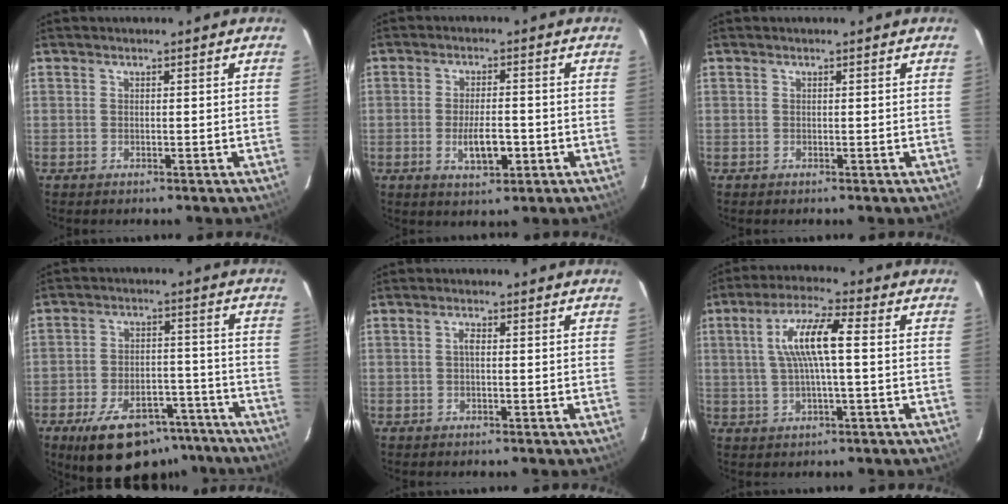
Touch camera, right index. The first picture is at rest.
{"total": 6.2, "force": [-1.9, 2.3, 5.4], "torque": [-0.103, -0.010, -0.027]}
{"total": 0.0}
{"total": 18.7, "force": [-13.5, 8.9, 9.4], "torque": [-0.173, 0.011, -0.179]}
{"total": 1.1, "force": [0.0, 0.5, 1.0], "torque": [-0.020, 0.005, -0.003]}
{"total": 8.9, "force": [0.9, 1.2, 8.8], "torque": [-0.166, 0.011, 0.018]}